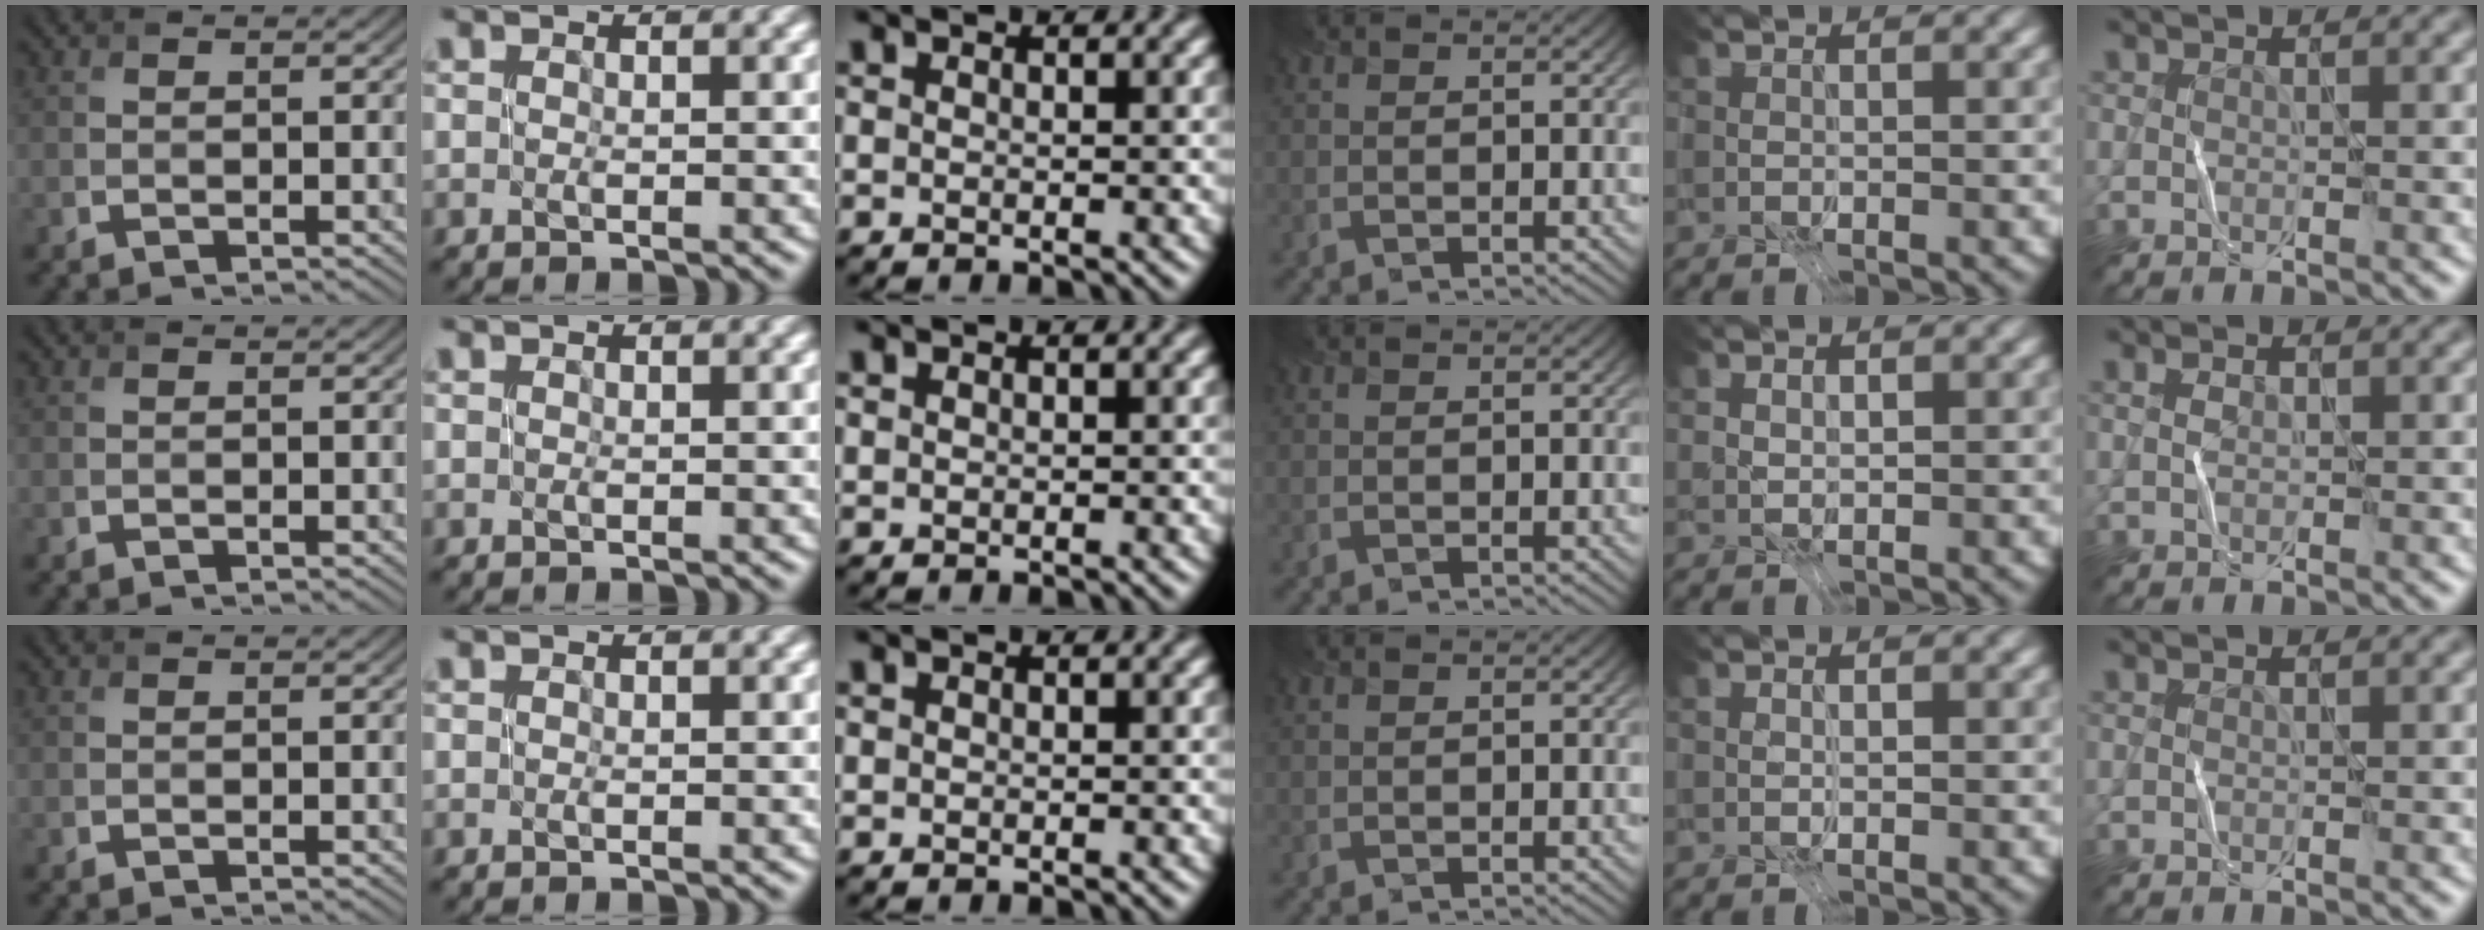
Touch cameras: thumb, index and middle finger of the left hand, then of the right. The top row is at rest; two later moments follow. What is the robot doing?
{"motion": "fold", "object": "receipt paper"}